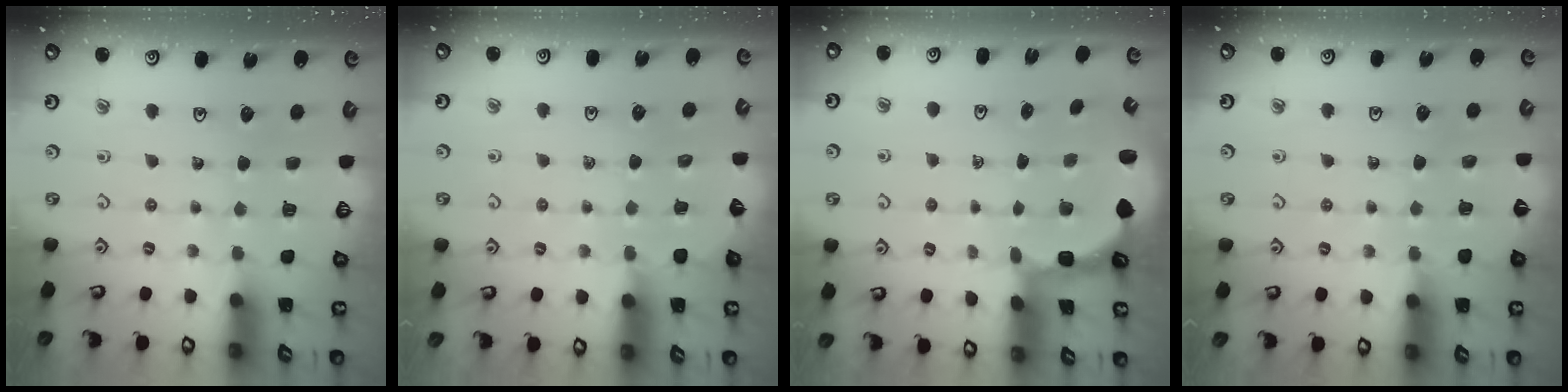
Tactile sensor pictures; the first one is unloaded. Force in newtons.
{"total": 4.7, "press": 4.7, "slide": 0.7}
{"total": 2.4, "press": 1.8, "slide": 1.7}
{"total": 3.9, "press": 3.8, "slide": 0.5}